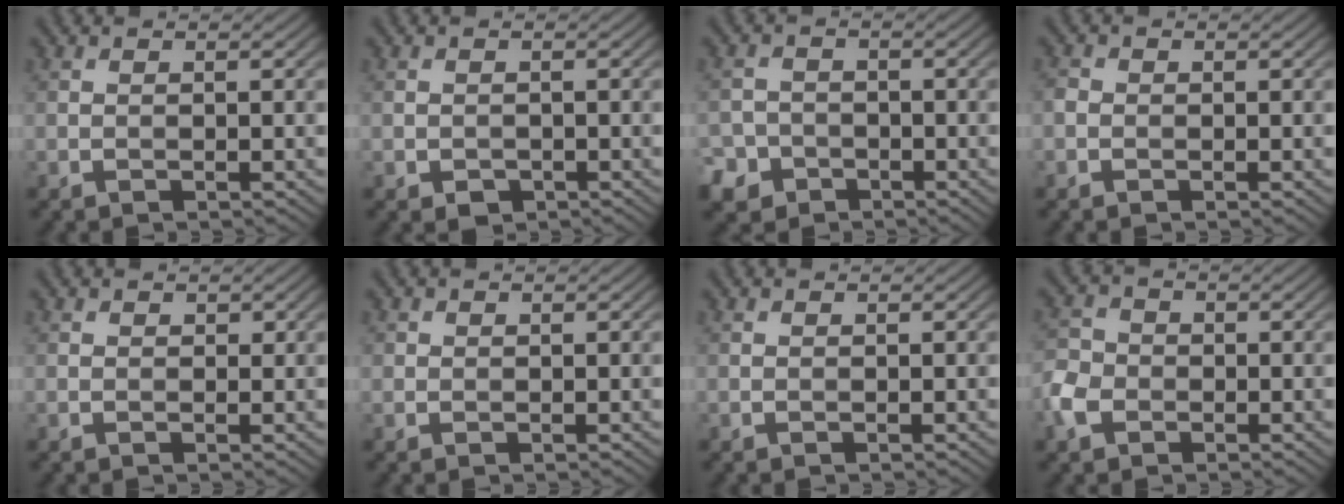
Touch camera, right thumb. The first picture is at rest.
{"total": 1.4, "force": [-0.7, 1.1, 0.6], "torque": [-0.009, -0.007, -0.014]}
{"total": 5.0, "force": [-3.0, 3.7, 1.2], "torque": [-0.017, -0.006, -0.063]}
{"total": 1.2, "force": [-0.4, 1.0, 0.4], "torque": [-0.008, -0.001, -0.016]}
{"total": 0.6, "force": [0.4, 0.4, 0.1], "torque": [0.000, -0.002, 0.004]}
{"total": 0.7, "force": [0.2, 0.7, 0.1], "torque": [0.000, -0.003, 0.003]}
{"total": 0.0}
{"total": 4.3, "force": [-1.9, 3.3, 1.8], "torque": [-0.053, -0.002, -0.052]}